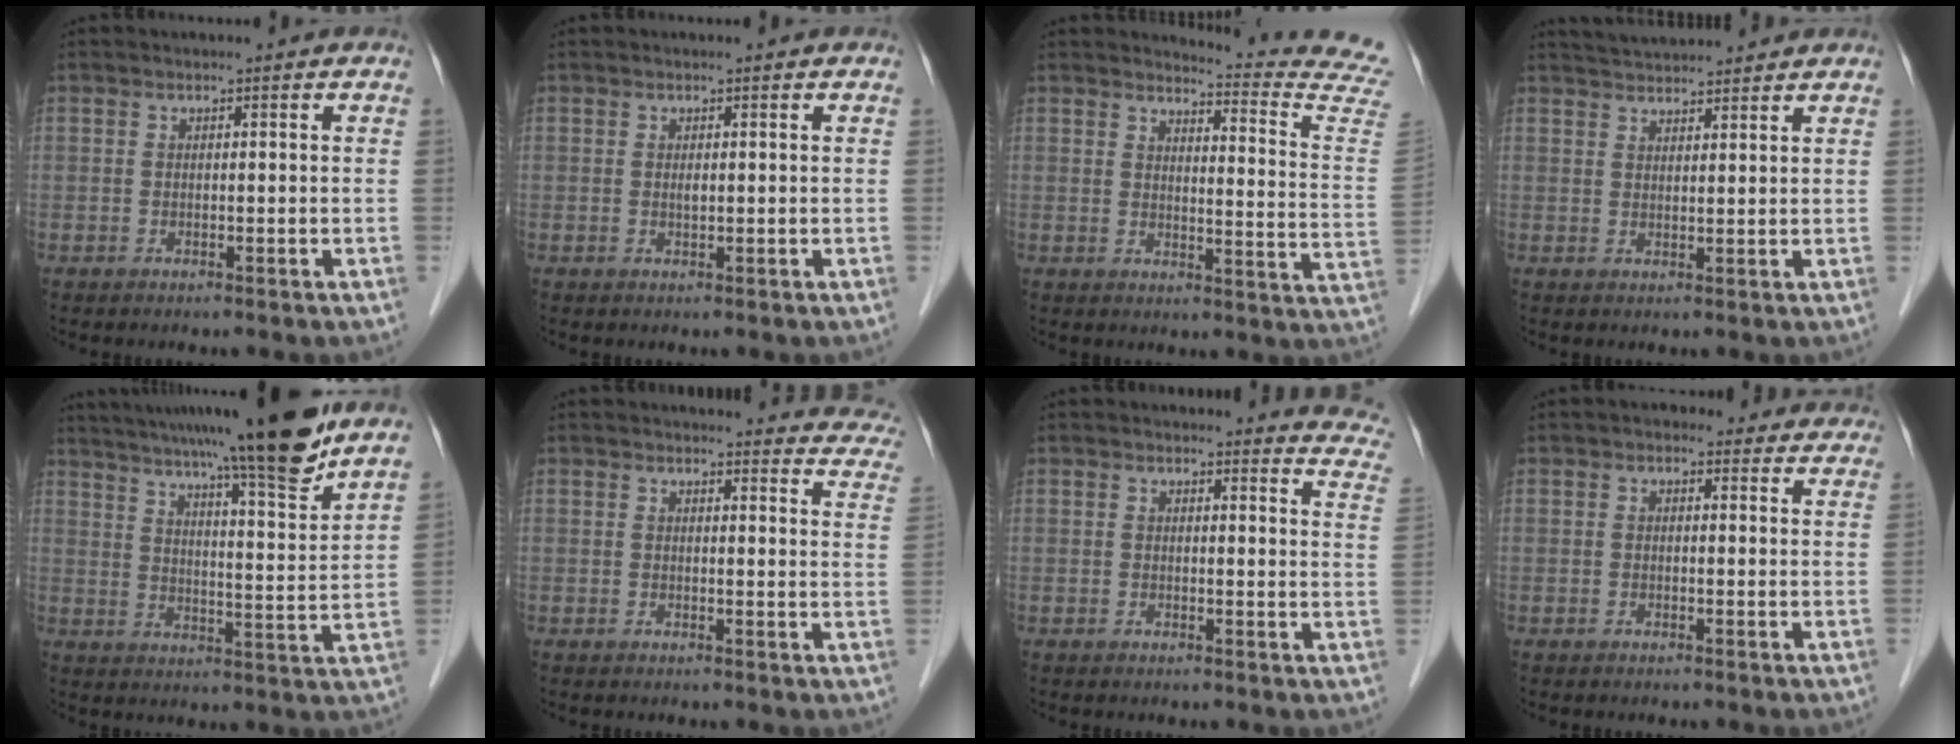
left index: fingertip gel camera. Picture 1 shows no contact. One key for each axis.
{"total": 0.7, "fx": 0.1, "fy": 0.1, "fz": 0.7, "tx": -0.015, "ty": -0.002, "tz": 0.005}
{"total": 15.4, "fx": 15.2, "fy": -1.0, "fz": 2.0, "tx": -0.013, "ty": -0.139, "tz": 0.141}
{"total": 6.4, "fx": 6.2, "fy": 0.3, "fz": 1.6, "tx": -0.033, "ty": 0.034, "tz": 0.095}
{"total": 18.4, "fx": 15.4, "fy": -0.7, "fz": 10.1, "tx": -0.157, "ty": -0.015, "tz": 0.224}
{"total": 16.9, "fx": 16.3, "fy": 2.8, "fz": 3.3, "tx": -0.006, "ty": -0.067, "tz": 0.150}
{"total": 9.4, "fx": 9.2, "fy": 1.0, "fz": 1.2, "tx": 0.019, "ty": -0.073, "tz": 0.060}
{"total": 6.6, "fx": 5.9, "fy": 2.7, "fz": 1.4, "tx": 0.008, "ty": 0.014, "tz": 0.049}